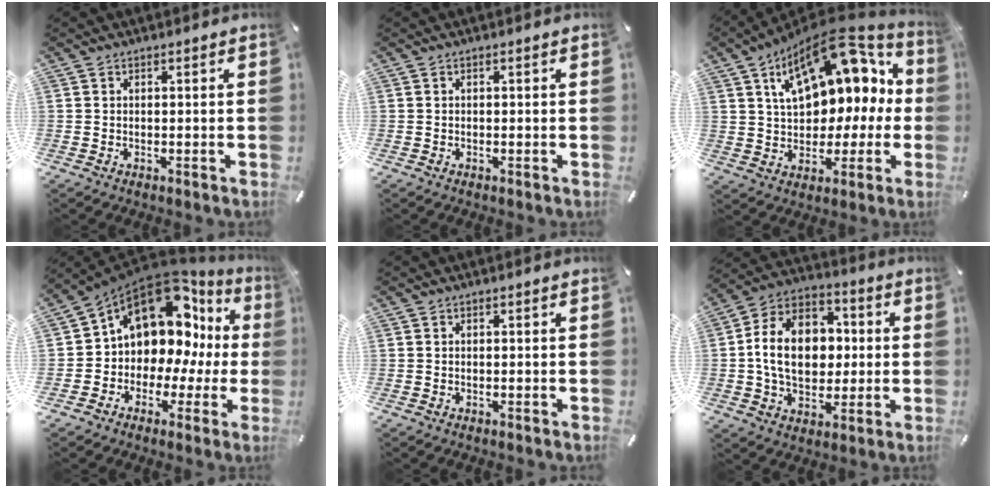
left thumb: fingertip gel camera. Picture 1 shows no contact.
{"total": 0.0}
{"total": 19.3, "force": [8.6, 11.2, 13.2], "torque": [-0.201, -0.048, 0.149]}
{"total": 13.3, "force": [6.4, 9.5, 6.9], "torque": [-0.107, -0.071, 0.107]}
{"total": 0.0}
{"total": 15.7, "force": [-0.2, 11.9, 10.3], "torque": [-0.210, 0.013, -0.006]}